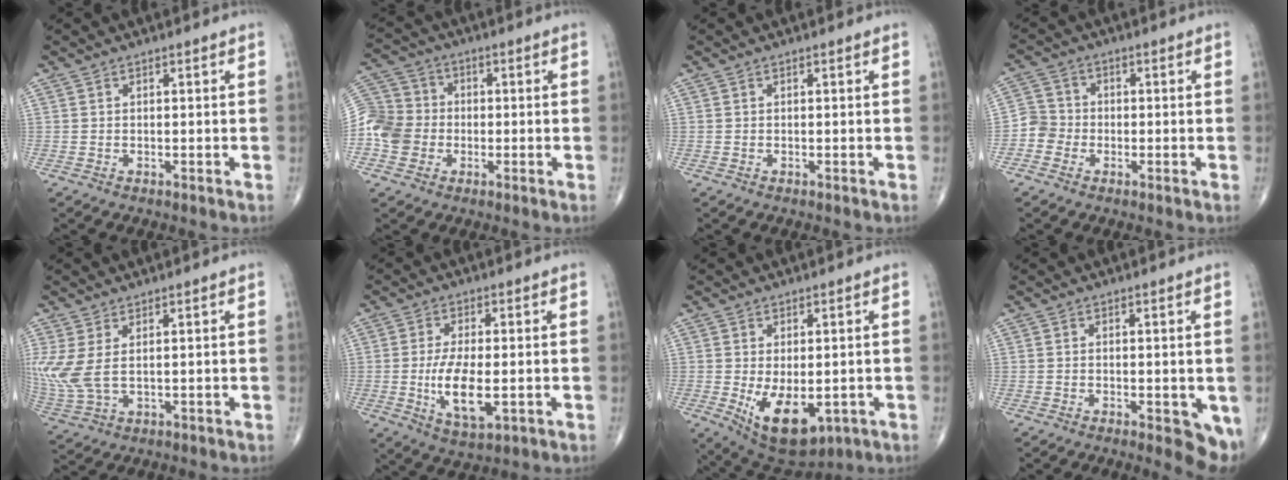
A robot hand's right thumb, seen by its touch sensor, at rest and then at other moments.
{"total": 10.3, "force": [-2.3, 9.1, 4.2], "torque": [-0.075, 0.024, -0.051]}
{"total": 0.0}
{"total": 4.3, "force": [-1.8, 3.9, 0.5], "torque": [0.011, 0.014, -0.048]}
{"total": 8.0, "force": [1.4, 4.2, 6.7], "torque": [-0.180, -0.002, 0.042]}
{"total": 9.2, "force": [-1.5, 3.6, 8.3], "torque": [-0.155, -0.015, -0.022]}
{"total": 11.0, "force": [-2.6, 5.8, 9.0], "torque": [-0.129, -0.016, -0.020]}
{"total": 6.0, "force": [-1.4, 2.0, 5.5], "torque": [-0.057, -0.015, -0.016]}